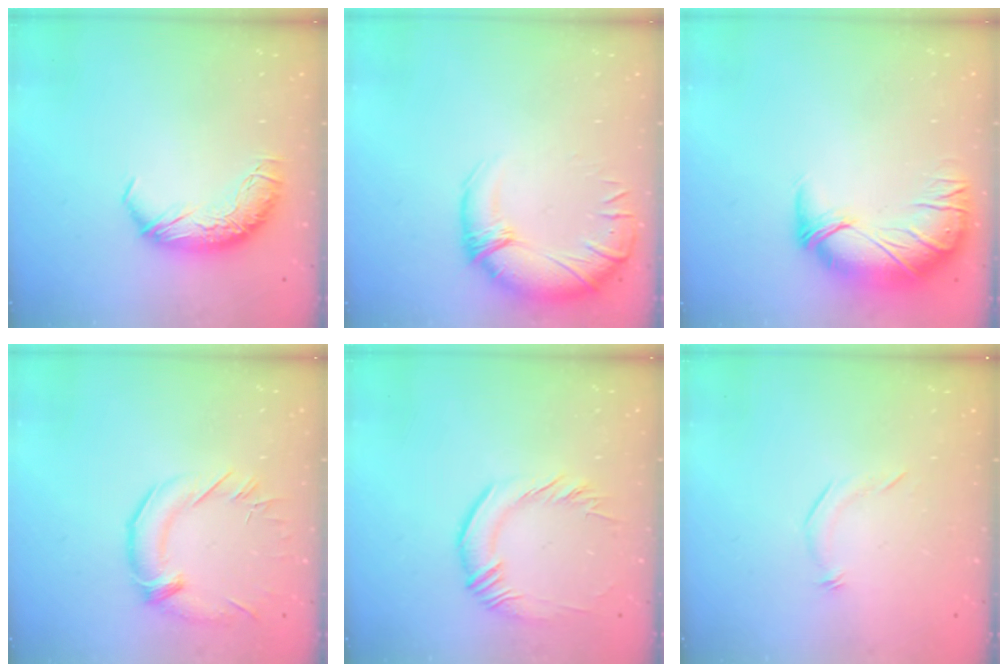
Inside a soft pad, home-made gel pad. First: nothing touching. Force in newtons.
{"total": 2.8, "press": 0.1, "slide": 2.8}
{"total": 2.7, "press": 0.2, "slide": 2.7}
{"total": 1.5, "press": 0.3, "slide": 1.5}
{"total": 1.5, "press": 1.0, "slide": 1.1}
{"total": 5.8, "press": 5.7, "slide": 1.1}